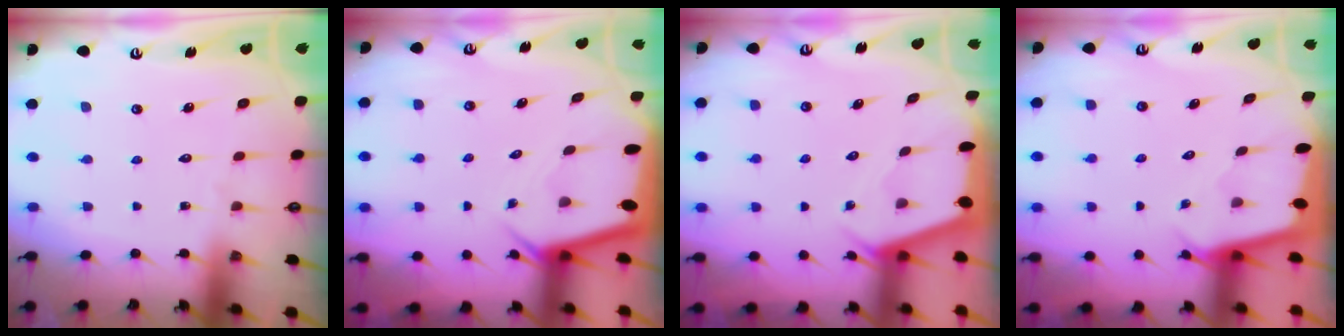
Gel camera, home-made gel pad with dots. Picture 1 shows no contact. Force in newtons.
{"total": 3.3, "press": 3.3, "slide": 0.3}
{"total": 2.4, "press": 2.3, "slide": 0.3}
{"total": 2.5, "press": 2.5, "slide": 0.1}